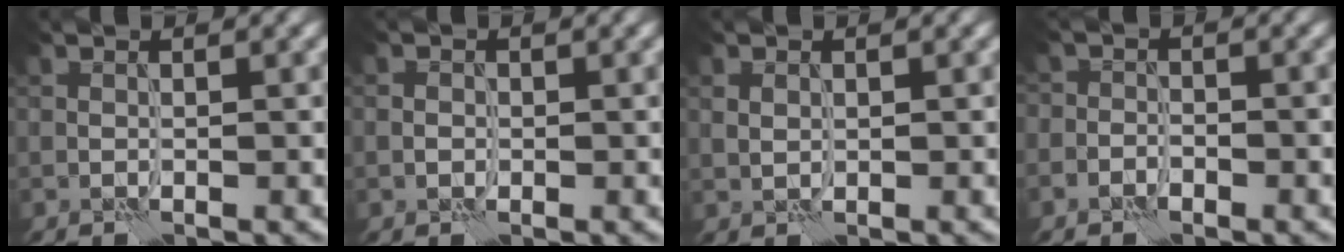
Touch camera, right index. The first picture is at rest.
{"total": 0.8, "force": [-0.2, 0.8, 0.1], "torque": [-0.003, -0.002, -0.006]}
{"total": 0.9, "force": [0.3, 0.7, 0.4], "torque": [-0.014, 0.000, 0.009]}
{"total": 1.7, "force": [-1.0, 1.3, 0.5], "torque": [0.009, 0.009, -0.025]}